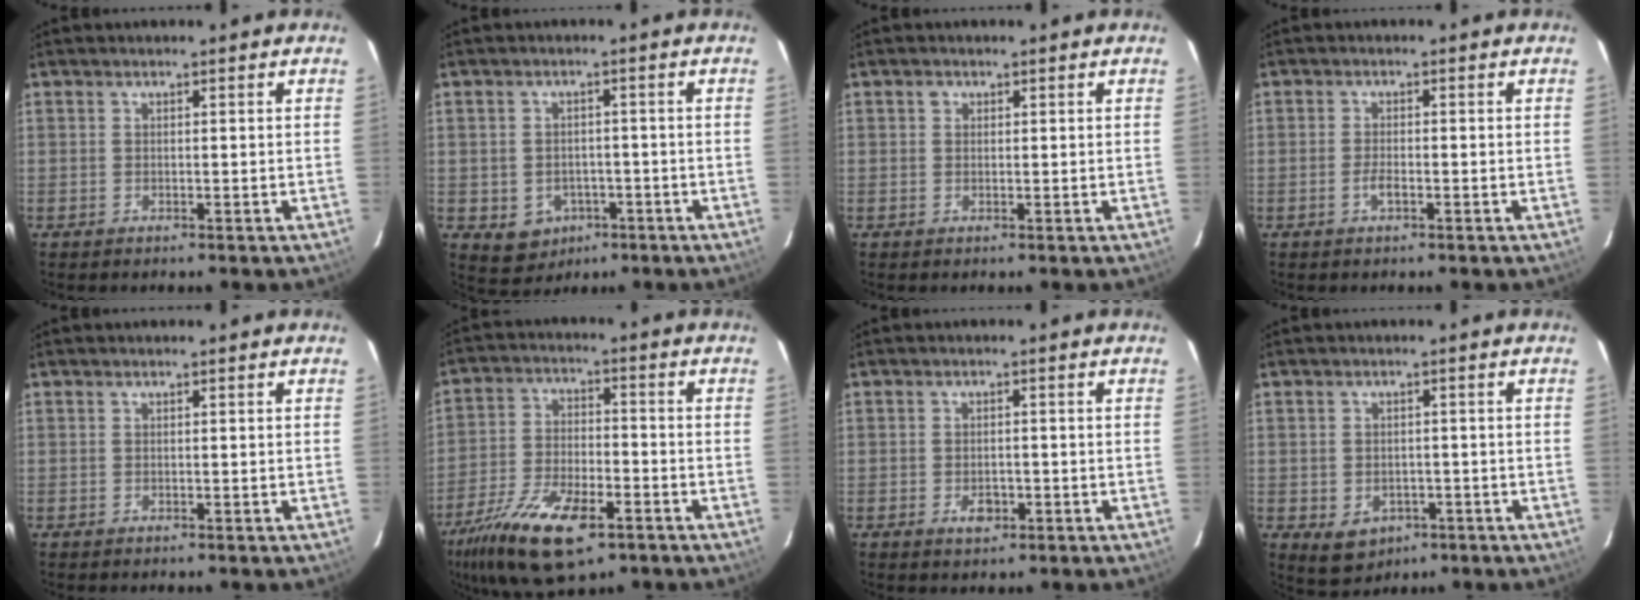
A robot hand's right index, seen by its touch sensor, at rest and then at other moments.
{"total": 6.3, "force": [-2.7, 5.3, 2.1], "torque": [-0.051, 0.010, -0.019]}
{"total": 1.0, "force": [0.4, 0.9, 0.2], "torque": [-0.004, 0.006, 0.004]}
{"total": 1.8, "force": [-0.9, 0.6, 1.5], "torque": [-0.035, -0.001, -0.019]}
{"total": 0.0}
{"total": 17.2, "force": [-10.3, 7.0, 11.8], "torque": [-0.249, -0.039, -0.185]}
{"total": 2.8, "force": [-1.3, 1.9, 1.7], "torque": [-0.031, -0.002, -0.018]}
{"total": 5.8, "force": [-2.3, 4.7, 2.7], "torque": [-0.055, 0.000, -0.015]}